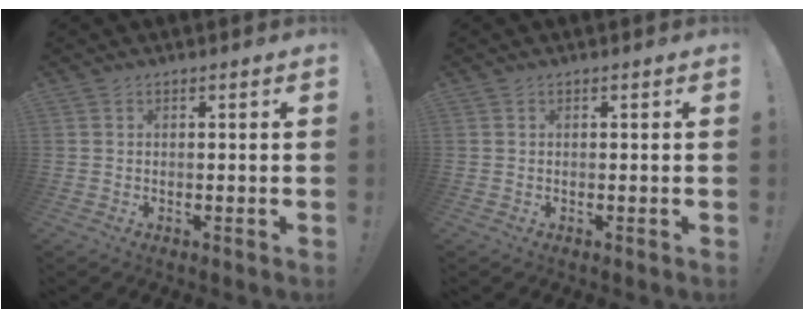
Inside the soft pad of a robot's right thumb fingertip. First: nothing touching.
{"total": 0.0}